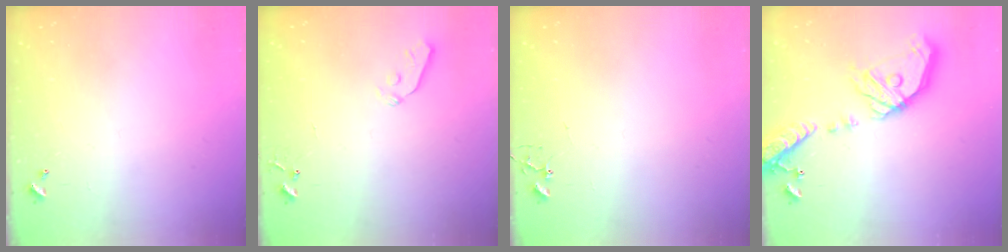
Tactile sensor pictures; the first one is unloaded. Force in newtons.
{"total": 3.8, "press": 3.7, "slide": 0.7}
{"total": 3.2, "press": 3.2, "slide": 0.3}
{"total": 21.8, "press": 21.5, "slide": 3.7}